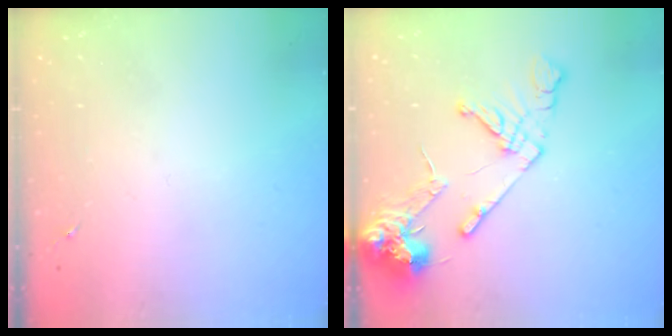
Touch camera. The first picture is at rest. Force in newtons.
{"total": 15.3, "press": 15.2, "slide": 2.0}